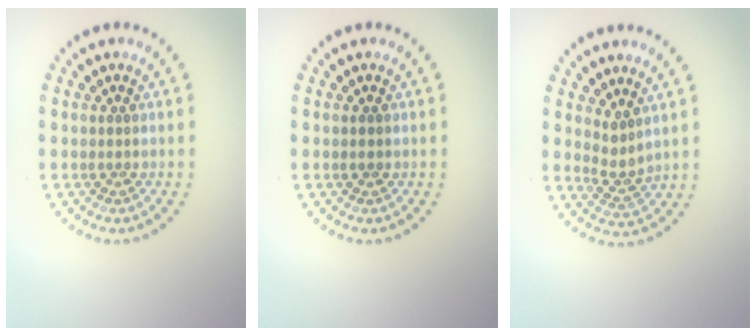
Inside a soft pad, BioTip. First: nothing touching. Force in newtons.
{"total": 0.9, "press": 0.9, "slide": 0.1}
{"total": 1.9, "press": 1.4, "slide": 1.3}